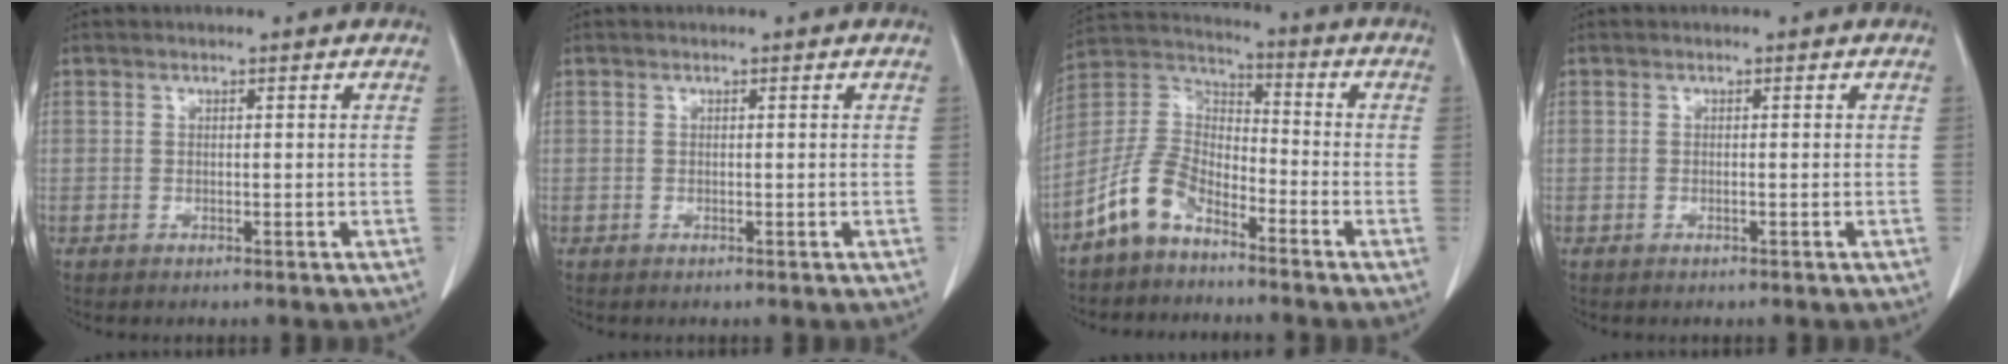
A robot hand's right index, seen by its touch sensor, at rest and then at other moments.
{"total": 0.0}
{"total": 10.0, "force": [-6.7, 4.9, 5.5], "torque": [-0.138, 0.020, -0.140]}
{"total": 0.6, "force": [-0.2, 0.2, 0.5], "torque": [-0.014, -0.001, -0.002]}